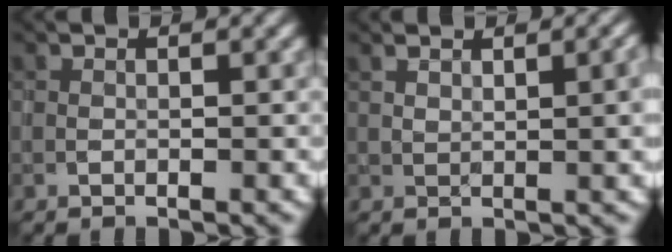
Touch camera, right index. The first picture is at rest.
{"total": 3.5, "force": [1.5, 1.1, 3.0], "torque": [-0.042, 0.003, 0.034]}